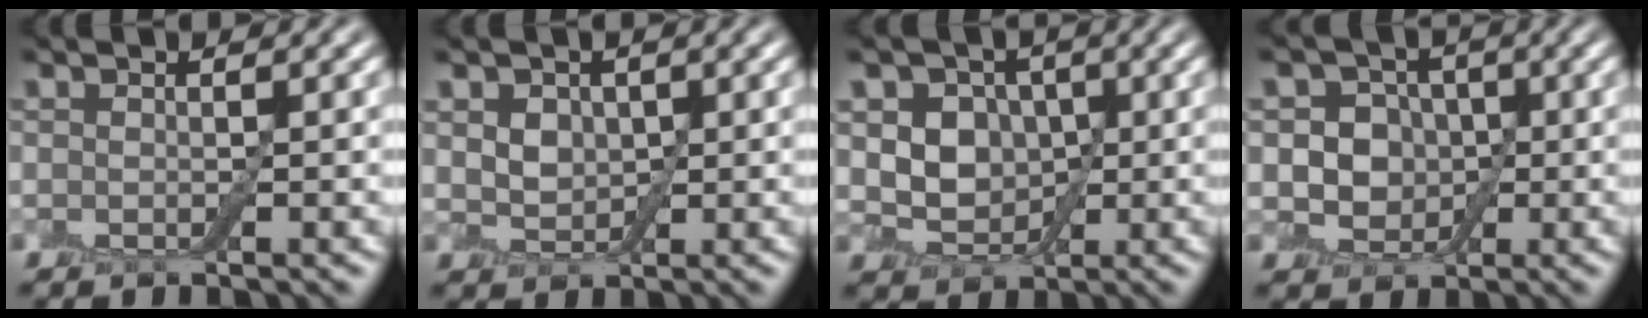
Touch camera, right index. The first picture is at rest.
{"total": 3.0, "force": [1.2, 2.2, 1.7], "torque": [-0.036, 0.005, 0.017]}
{"total": 5.0, "force": [0.9, 4.1, 2.6], "torque": [-0.031, 0.006, -0.003]}
{"total": 5.0, "force": [0.2, 4.4, 2.4], "torque": [-0.021, 0.009, -0.019]}